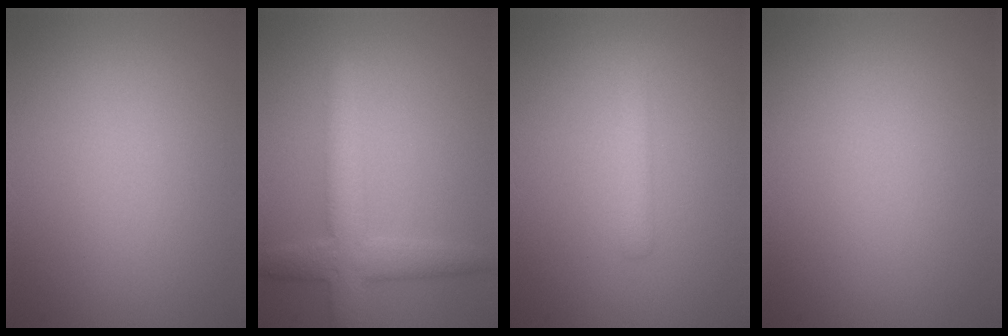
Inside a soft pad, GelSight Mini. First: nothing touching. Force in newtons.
{"total": 4.3, "press": 4.3, "slide": 0.2}
{"total": 1.8, "press": 1.8, "slide": 0.1}
{"total": 0.0}